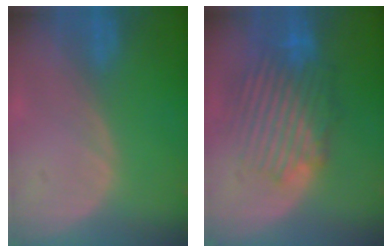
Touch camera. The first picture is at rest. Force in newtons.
{"total": 9.9, "press": 9.1, "slide": 3.9}